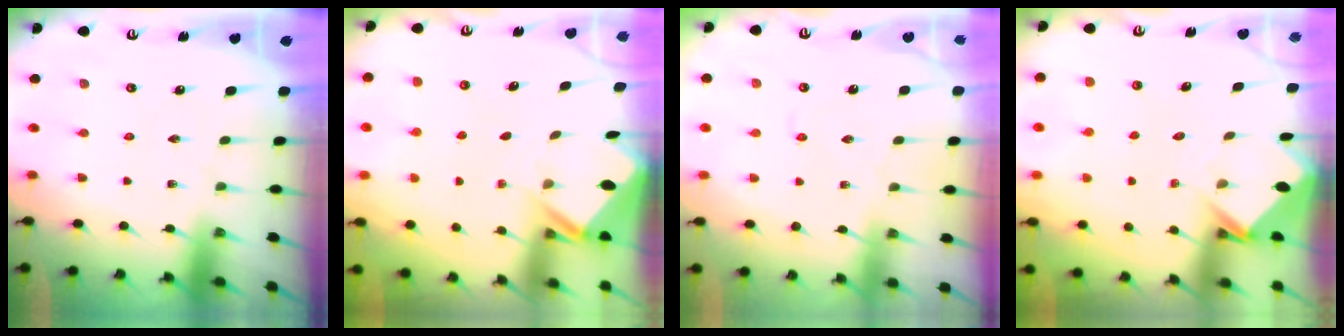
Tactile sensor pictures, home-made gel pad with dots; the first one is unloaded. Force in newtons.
{"total": 3.1, "press": 3.1, "slide": 0.3}
{"total": 1.1, "press": 1.1, "slide": 0.2}
{"total": 3.9, "press": 3.9, "slide": 0.3}